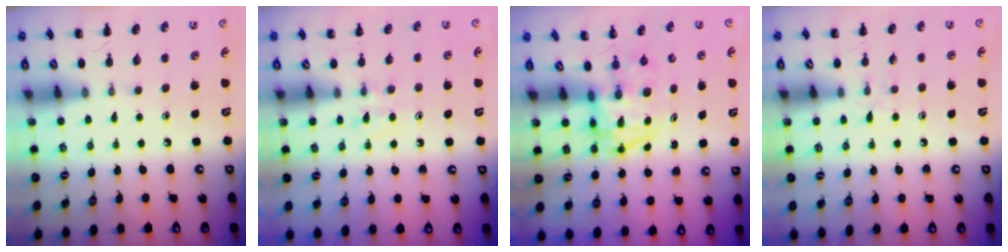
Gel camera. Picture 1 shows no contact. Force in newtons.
{"total": 4.0, "press": 3.6, "slide": 1.7}
{"total": 4.0, "press": 3.9, "slide": 0.6}
{"total": 4.5, "press": 4.1, "slide": 1.8}